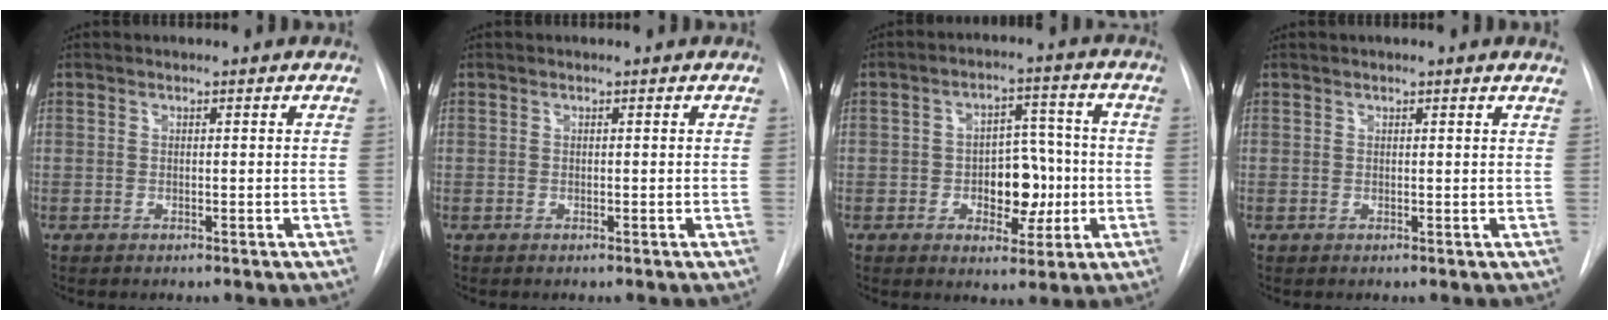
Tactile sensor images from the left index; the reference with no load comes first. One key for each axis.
{"total": 0.0}
{"total": 8.3, "fx": -1.5, "fy": 4.8, "fz": 6.6, "tx": -0.090, "ty": 0.021, "tz": -0.016}
{"total": 2.3, "fx": 2.0, "fy": 0.0, "fz": 1.2, "tx": -0.014, "ty": 0.011, "tz": 0.018}